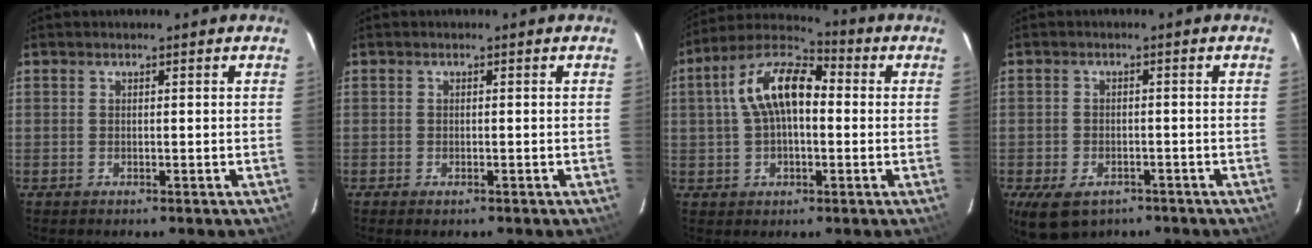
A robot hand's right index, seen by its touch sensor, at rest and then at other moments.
{"total": 1.0, "force": [-0.7, 0.5, 0.6], "torque": [-0.011, -0.002, -0.013]}
{"total": 12.6, "force": [1.2, 6.7, 10.6], "torque": [-0.203, 0.033, 0.014]}
{"total": 8.3, "force": [-5.1, 4.8, 4.4], "torque": [-0.093, -0.017, -0.076]}